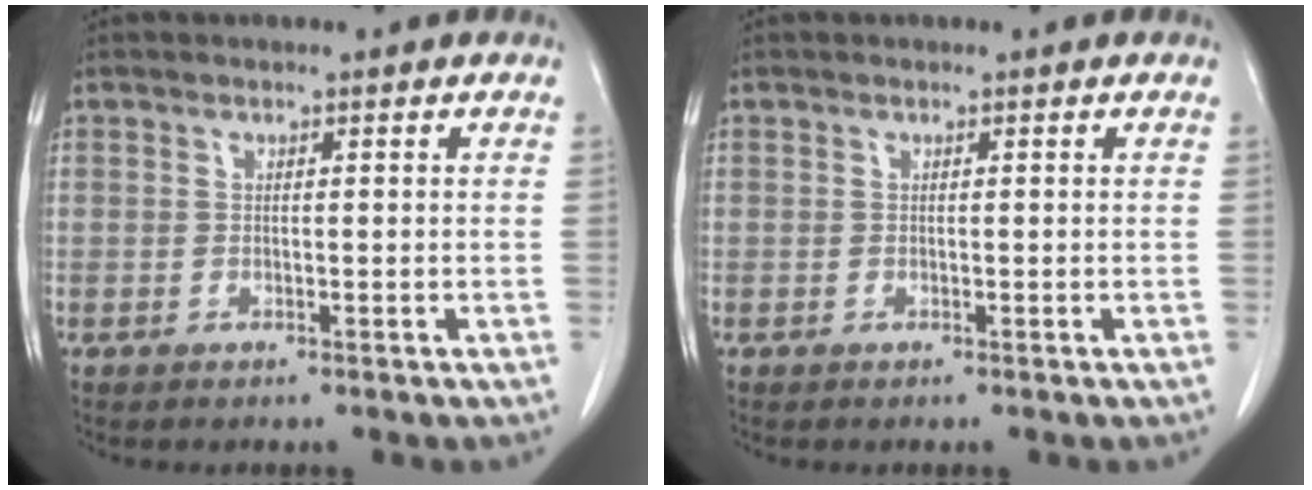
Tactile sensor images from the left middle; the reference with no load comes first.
{"total": 0.0}